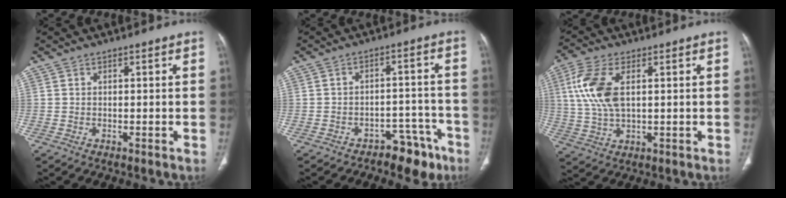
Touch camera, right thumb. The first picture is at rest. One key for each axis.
{"total": 7.1, "fx": -5.1, "fy": 4.1, "fz": 2.6, "tx": -0.008, "ty": 0.064, "tz": -0.071}
{"total": 10.7, "fx": 2.6, "fy": 5.3, "fz": 8.9, "tx": -0.208, "ty": 0.000, "tz": 0.053}